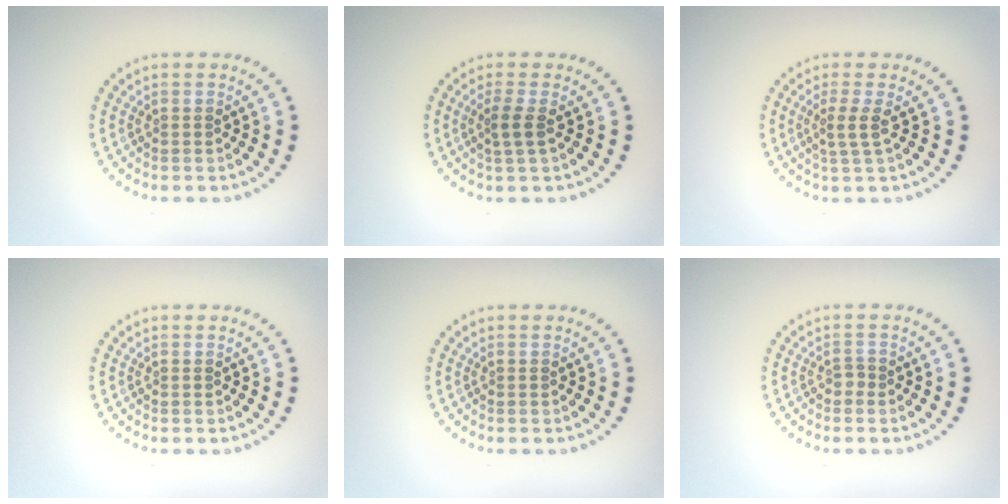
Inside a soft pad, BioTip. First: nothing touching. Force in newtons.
{"total": 1.7, "press": 1.4, "slide": 1.0}
{"total": 1.8, "press": 1.4, "slide": 1.1}
{"total": 0.0}
{"total": 0.0}
{"total": 0.8, "press": 0.5, "slide": 0.7}